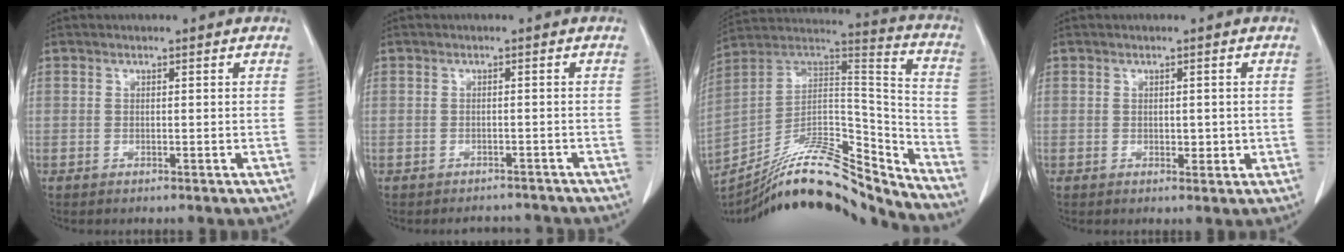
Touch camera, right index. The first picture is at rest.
{"total": 3.4, "force": [-3.1, 1.2, -0.3], "torque": [0.009, 0.000, -0.042]}
{"total": 24.6, "force": [-21.9, 3.9, 10.4], "torque": [-0.163, 0.034, -0.354]}
{"total": 1.9, "force": [0.0, 1.2, 1.4], "torque": [-0.015, 0.000, 0.004]}